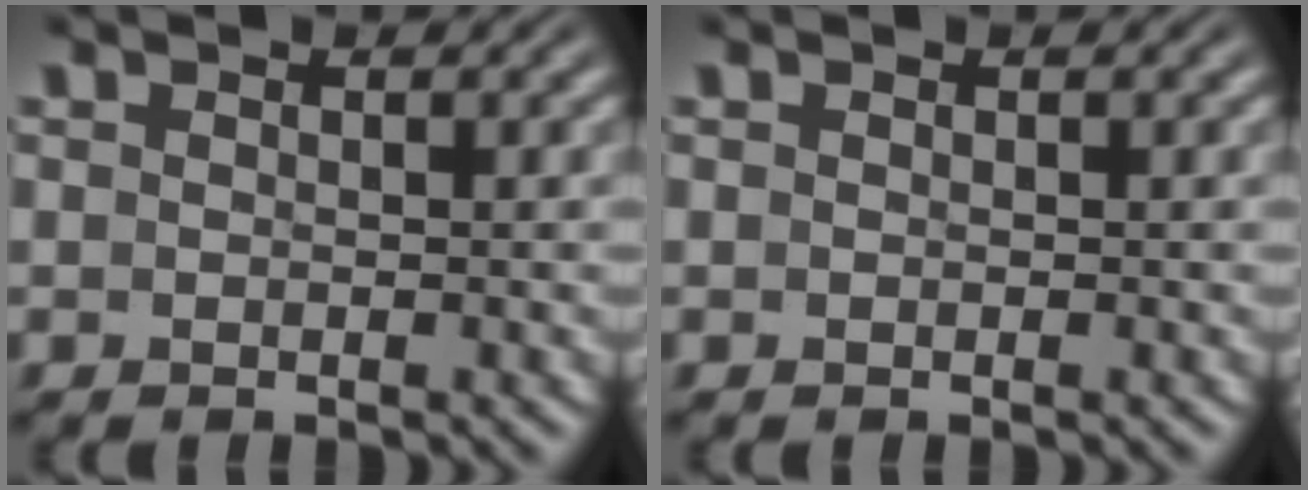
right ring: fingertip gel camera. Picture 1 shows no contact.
{"total": 0.0}